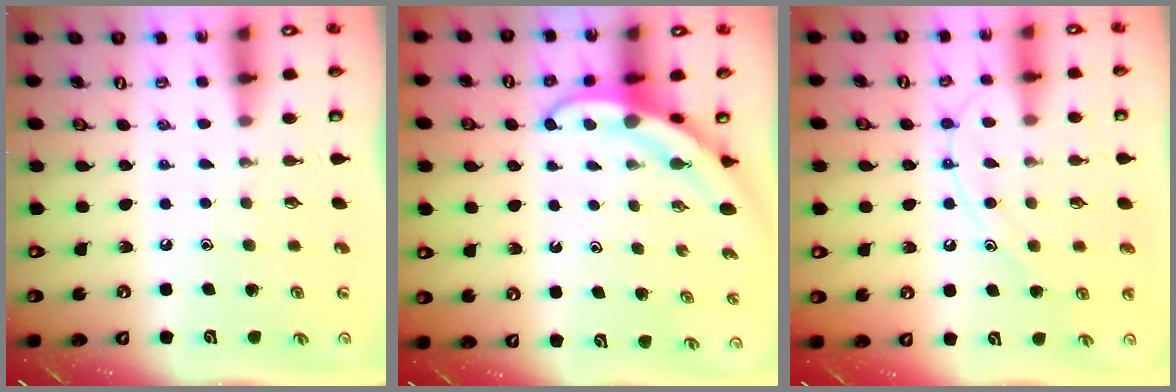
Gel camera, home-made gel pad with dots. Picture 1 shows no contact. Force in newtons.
{"total": 4.0, "press": 4.0, "slide": 0.7}
{"total": 11.6, "press": 11.6, "slide": 1.0}